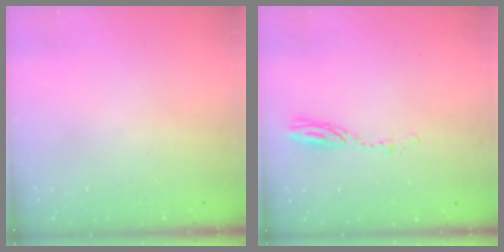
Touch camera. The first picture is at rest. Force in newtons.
{"total": 3.6, "press": 3.5, "slide": 0.4}